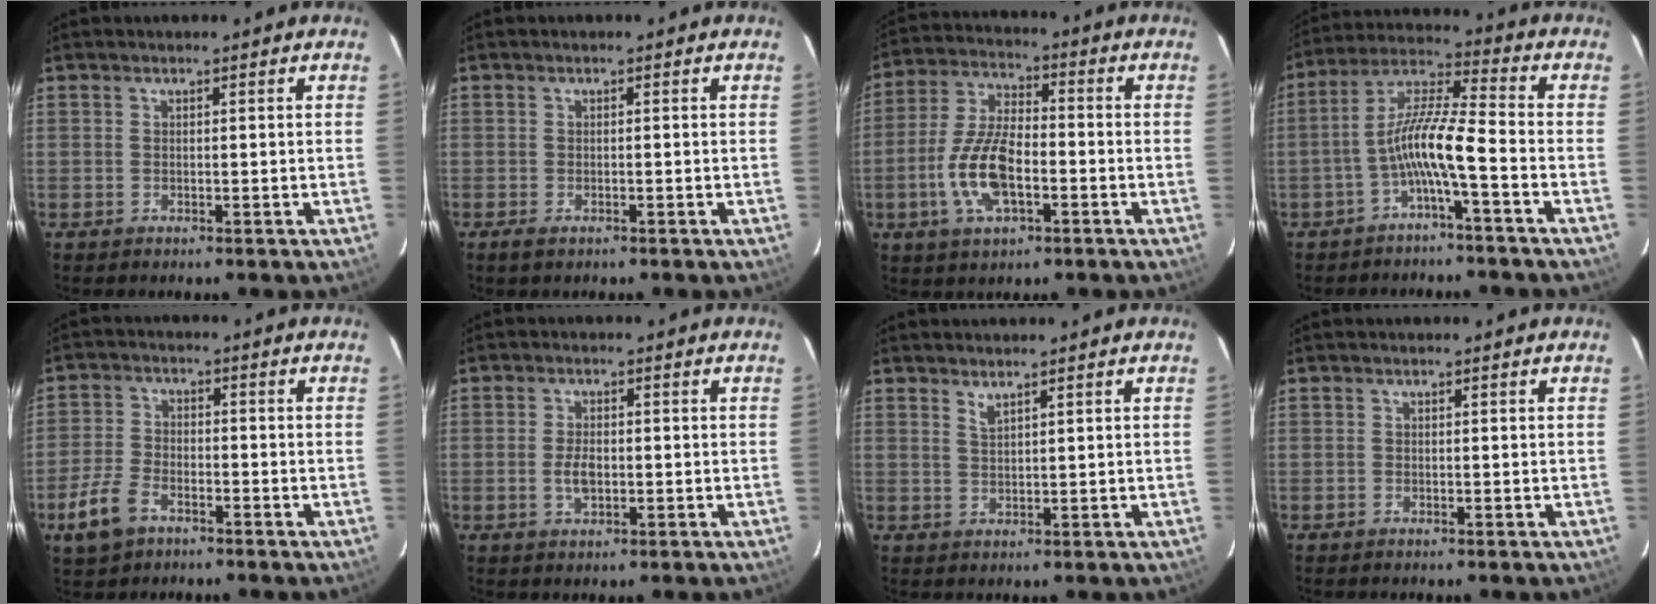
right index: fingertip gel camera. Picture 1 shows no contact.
{"total": 2.0, "force": [-1.4, 0.8, 1.3], "torque": [-0.028, -0.005, -0.024]}
{"total": 12.4, "force": [-4.0, 5.4, 10.4], "torque": [-0.223, 0.002, -0.075]}
{"total": 8.6, "force": [-3.7, 0.5, 7.8], "torque": [-0.178, 0.018, -0.071]}
{"total": 7.6, "force": [-4.5, 4.3, 4.4], "torque": [-0.111, 0.001, -0.086]}
{"total": 3.6, "force": [-0.7, 2.1, 2.9], "torque": [-0.058, 0.000, -0.011]}
{"total": 1.5, "force": [1.3, 0.1, 0.8], "torque": [-0.015, -0.001, 0.024]}
{"total": 0.0}